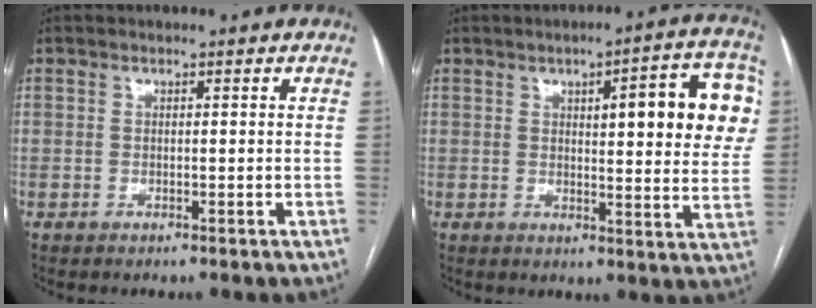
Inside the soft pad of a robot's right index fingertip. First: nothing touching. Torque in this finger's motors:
{"motor_torque": [0.69, 0.32, 0.64, 0.07]}